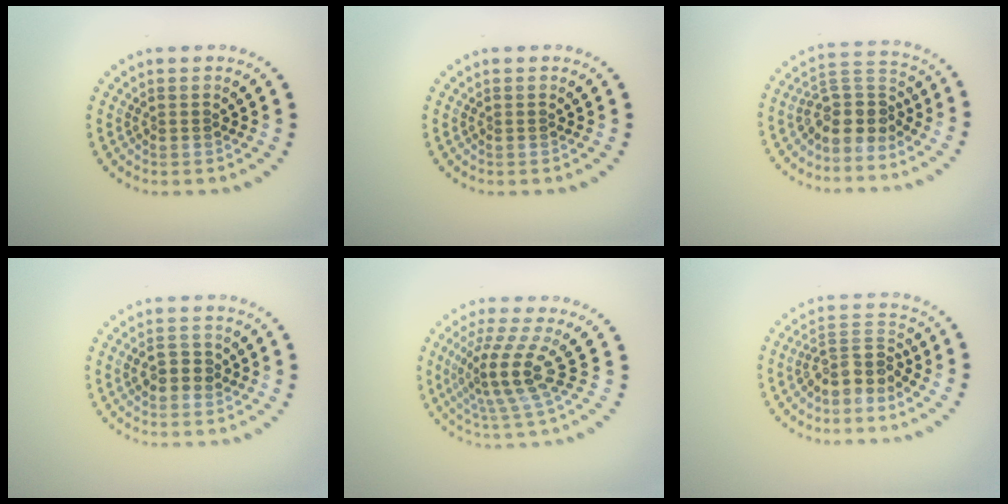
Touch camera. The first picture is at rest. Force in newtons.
{"total": 0.0}
{"total": 4.0, "press": 3.1, "slide": 2.5}
{"total": 2.3, "press": 2.3, "slide": 0.3}
{"total": 4.4, "press": 3.1, "slide": 3.1}
{"total": 3.3, "press": 2.6, "slide": 2.0}